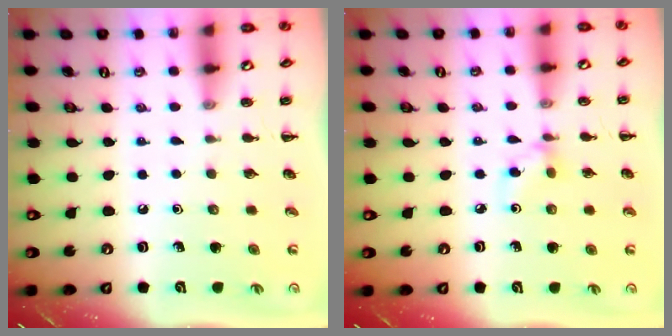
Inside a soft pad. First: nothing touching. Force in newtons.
{"total": 3.0, "press": 2.8, "slide": 1.2}